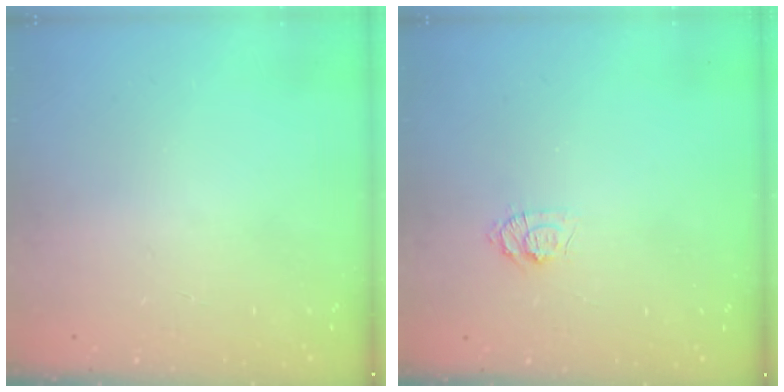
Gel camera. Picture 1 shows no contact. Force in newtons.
{"total": 7.1, "press": 7.0, "slide": 0.9}